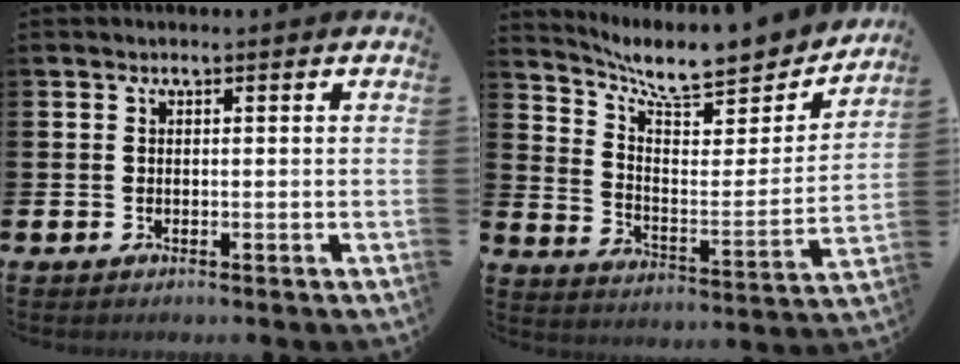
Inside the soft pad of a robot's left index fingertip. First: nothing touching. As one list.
[{"total": 9.4, "force": [8.5, 2.2, 3.5], "torque": [-0.085, -0.069, 0.141]}]